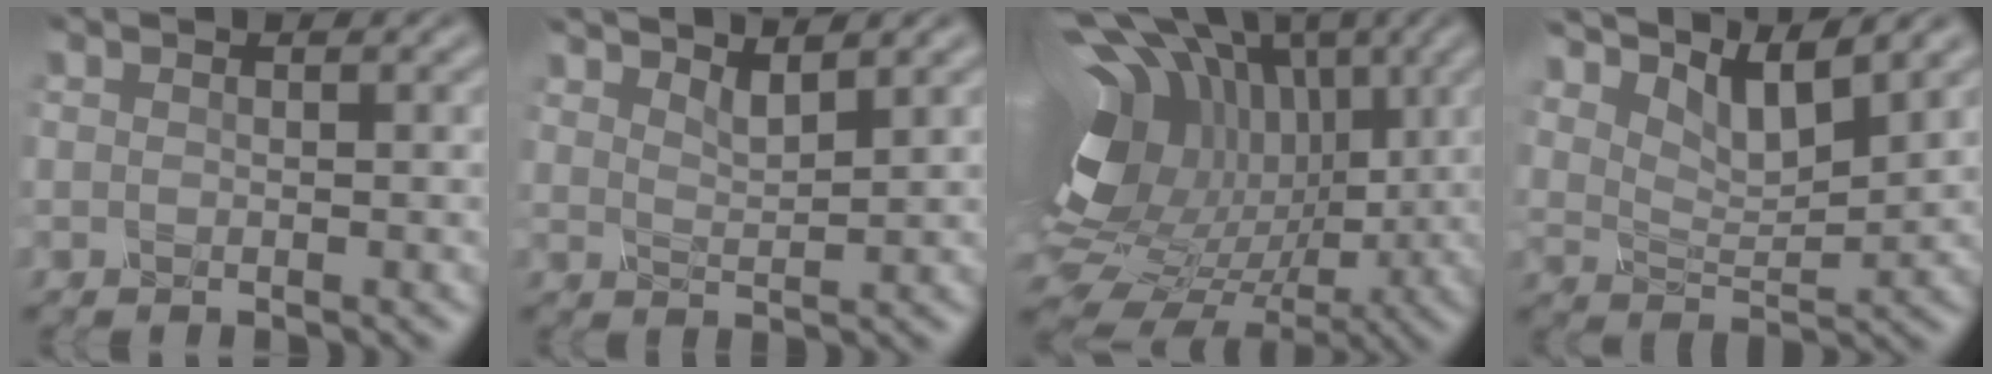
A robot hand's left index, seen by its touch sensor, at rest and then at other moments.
{"total": 2.0, "force": [1.6, 0.5, 1.1], "torque": [-0.020, -0.002, 0.031]}
{"total": 16.8, "force": [1.2, 11.9, 11.8], "torque": [-0.217, 0.002, 0.052]}
{"total": 5.8, "force": [3.8, 2.3, 3.8], "torque": [-0.080, -0.001, 0.066]}